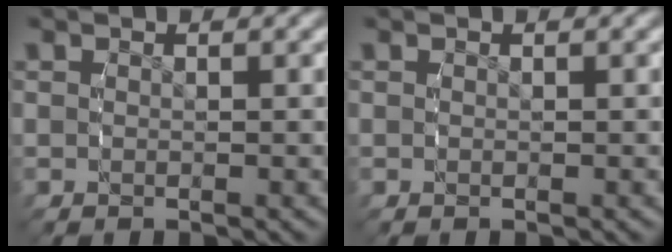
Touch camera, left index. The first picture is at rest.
{"total": 0.0}